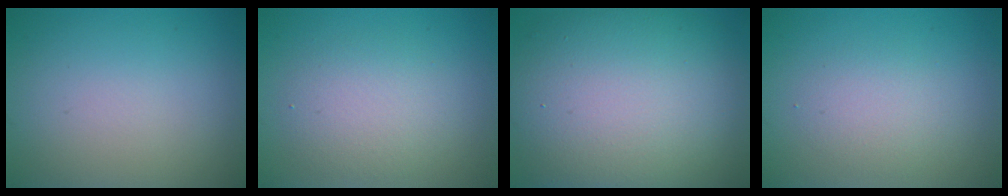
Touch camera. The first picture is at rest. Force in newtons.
{"total": 3.4, "press": 3.4, "slide": 0.1}
{"total": 14.6, "press": 14.5, "slide": 0.7}
{"total": 2.2, "press": 2.2, "slide": 0.2}